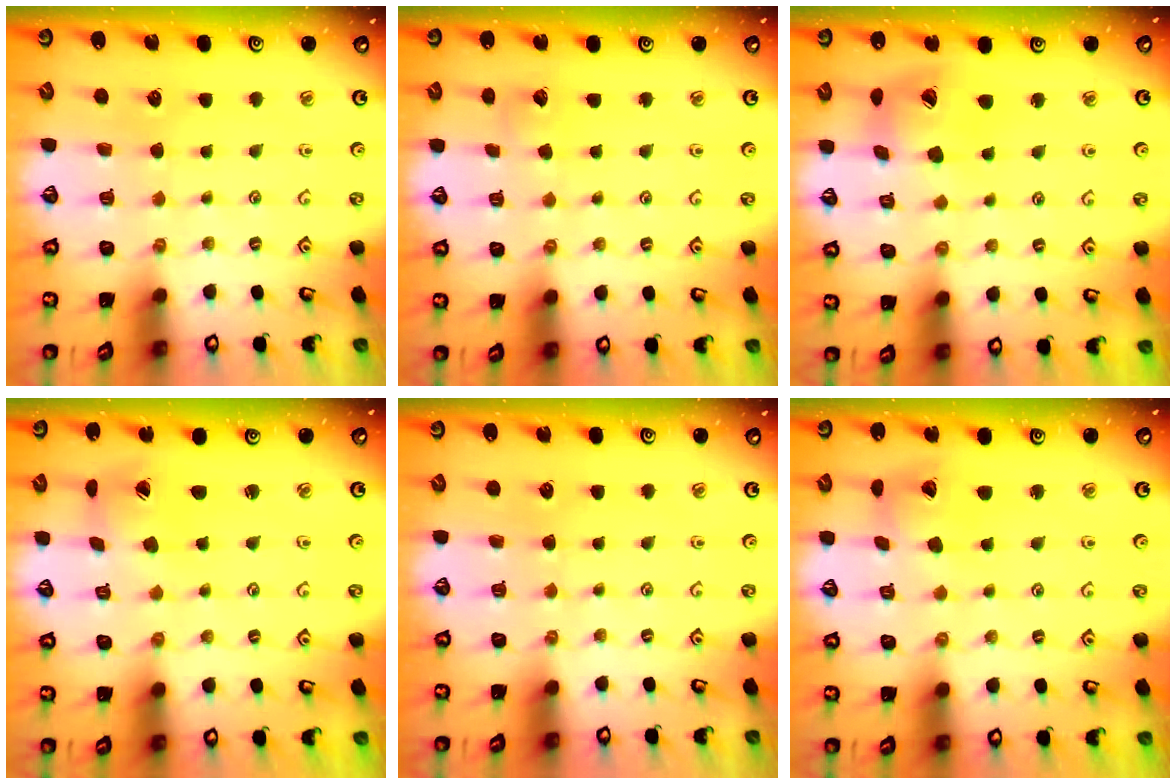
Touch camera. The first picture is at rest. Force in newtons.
{"total": 2.3, "press": 2.3, "slide": 0.1}
{"total": 13.8, "press": 13.7, "slide": 1.9}
{"total": 3.0, "press": 3.0, "slide": 0.5}
{"total": 0.0}
{"total": 7.2, "press": 7.1, "slide": 1.0}